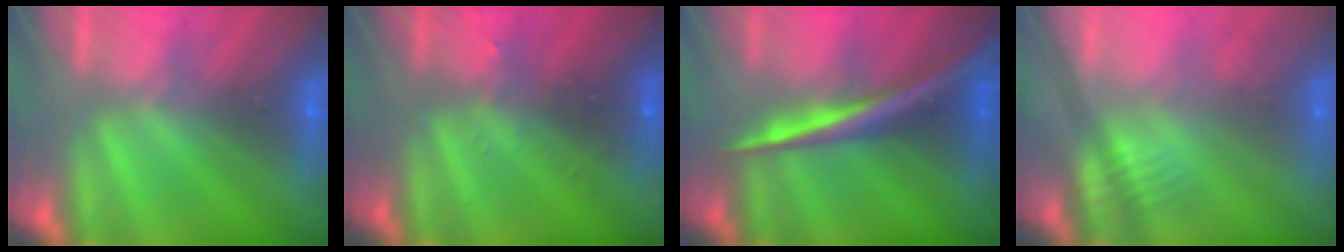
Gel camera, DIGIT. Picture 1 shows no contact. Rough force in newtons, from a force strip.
{"total": 3.0}
{"total": 2.8}
{"total": 2.5}